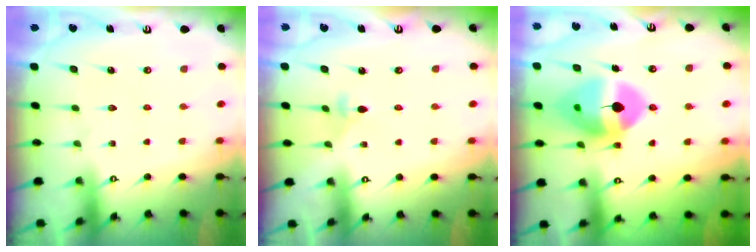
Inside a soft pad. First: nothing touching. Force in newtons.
{"total": 3.1, "press": 3.1, "slide": 0.4}
{"total": 13.6, "press": 13.5, "slide": 2.0}